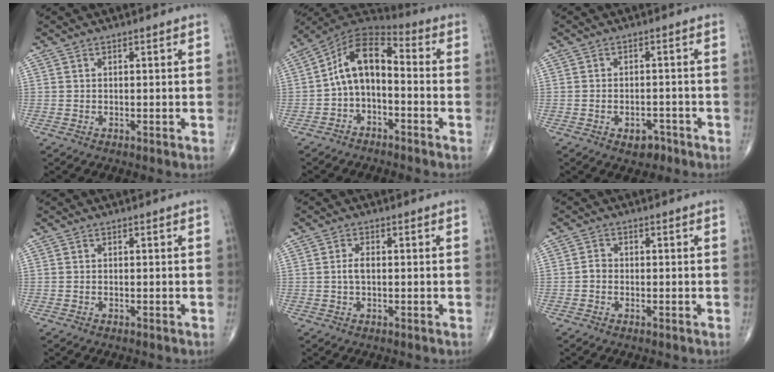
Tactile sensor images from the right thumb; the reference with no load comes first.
{"total": 10.6, "force": [-1.7, 6.1, 8.5], "torque": [-0.133, 0.059, -0.045]}
{"total": 3.7, "force": [-2.1, 2.3, 1.9], "torque": [-0.018, 0.017, -0.025]}
{"total": 0.0}
{"total": 2.1, "force": [-0.1, 1.1, 1.8], "torque": [-0.040, 0.005, -0.003]}
{"total": 1.6, "force": [-0.5, 1.3, 0.8], "torque": [-0.007, 0.005, -0.013]}